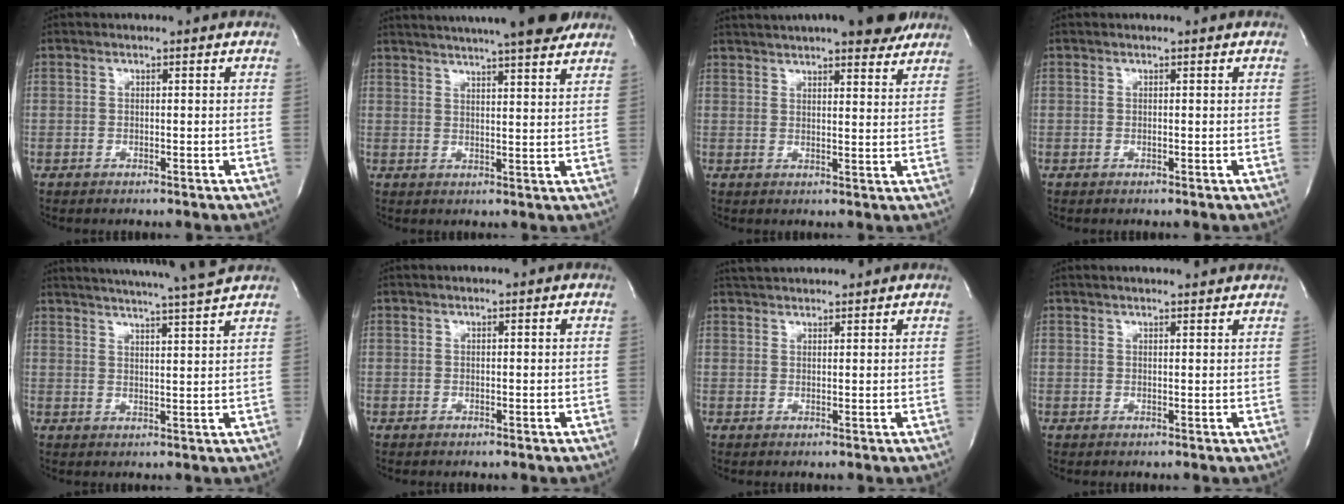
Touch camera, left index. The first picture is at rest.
{"total": 19.7, "force": [17.1, 1.9, 9.7], "torque": [-0.159, 0.023, 0.229]}
{"total": 16.7, "force": [14.2, 2.7, 8.5], "torque": [-0.134, 0.023, 0.189]}
{"total": 0.0}
{"total": 13.2, "force": [12.1, -1.7, 4.9], "torque": [-0.088, -0.024, 0.164]}
{"total": 1.0, "force": [0.9, 0.0, 0.5], "torque": [-0.006, 0.015, 0.015]}
{"total": 5.7, "force": [5.4, 0.8, 1.6], "torque": [-0.028, 0.036, 0.085]}
{"total": 7.2, "force": [6.7, 0.7, 2.5], "torque": [-0.036, 0.019, 0.076]}